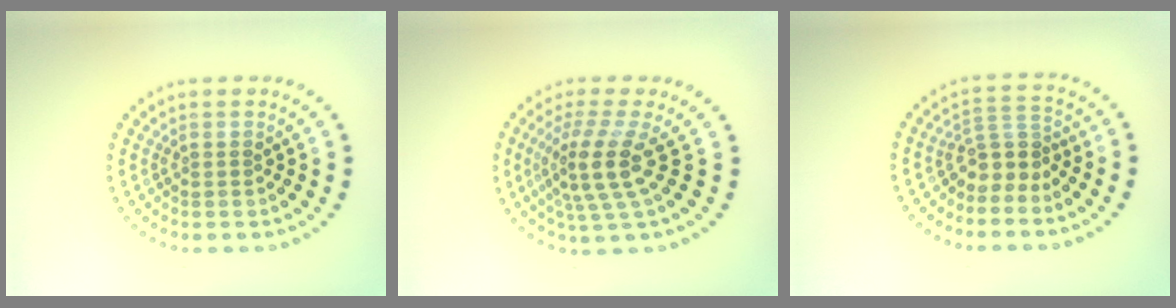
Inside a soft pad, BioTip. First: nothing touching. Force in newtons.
{"total": 4.3, "press": 3.1, "slide": 2.9}
{"total": 2.8, "press": 2.0, "slide": 2.0}